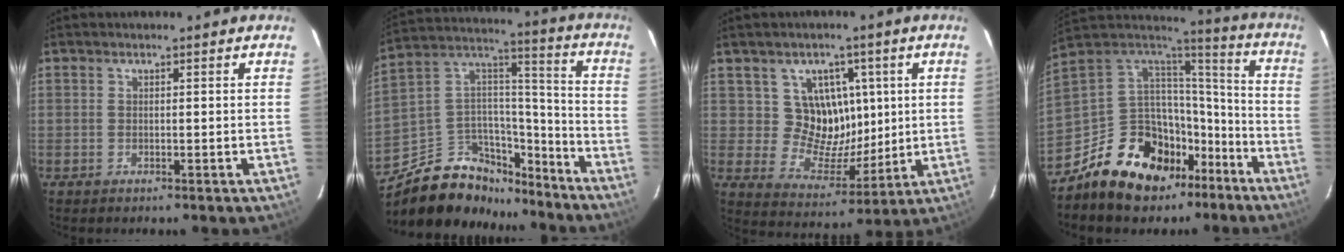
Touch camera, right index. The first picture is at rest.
{"total": 20.0, "force": [-14.1, 11.6, 8.0], "torque": [-0.176, 0.081, -0.214]}
{"total": 10.6, "force": [3.0, 9.4, 3.7], "torque": [-0.064, -0.006, 0.061]}
{"total": 19.8, "force": [-11.9, 12.6, 9.4], "torque": [-0.195, 0.028, -0.182]}